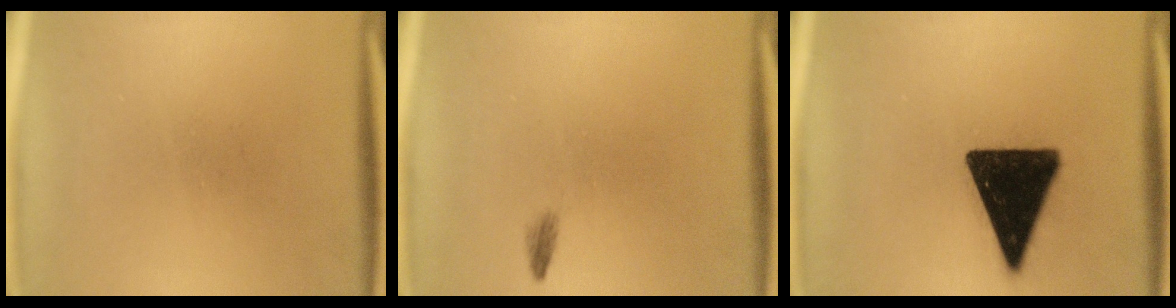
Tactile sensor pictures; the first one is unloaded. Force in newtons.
{"total": 0.7}
{"total": 17.2}